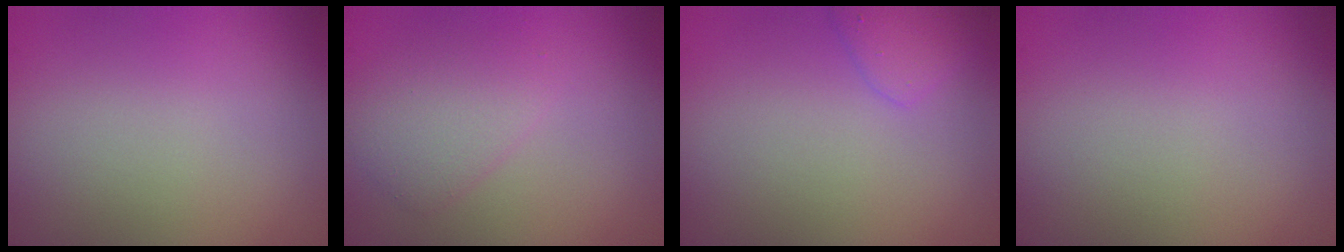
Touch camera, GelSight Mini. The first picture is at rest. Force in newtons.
{"total": 2.6, "press": 2.6, "slide": 0.2}
{"total": 1.9, "press": 1.9, "slide": 0.1}
{"total": 0.0}